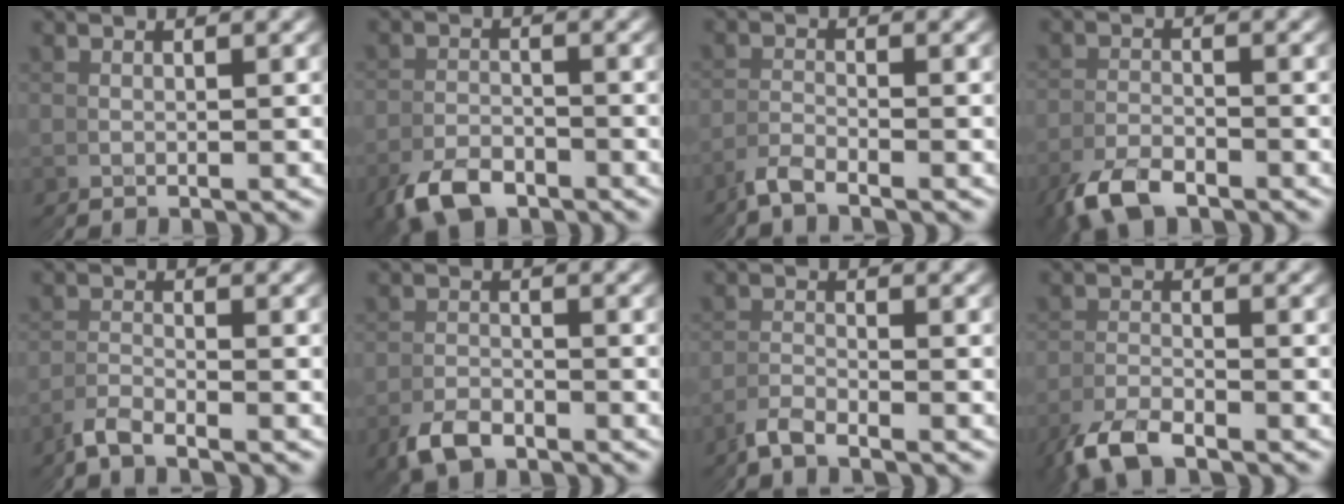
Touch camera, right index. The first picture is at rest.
{"total": 3.9, "force": [-3.7, 1.1, -0.3], "torque": [0.009, -0.002, -0.068]}
{"total": 3.3, "force": [-2.4, -1.3, -1.8], "torque": [0.027, 0.012, -0.053]}
{"total": 3.5, "force": [-3.4, 0.1, -0.5], "torque": [0.007, 0.008, -0.065]}
{"total": 3.2, "force": [-2.4, -1.3, -1.8], "torque": [0.025, 0.013, -0.053]}
{"total": 3.1, "force": [-2.7, 0.1, -1.4], "torque": [0.027, 0.009, -0.056]}
{"total": 3.4, "force": [-2.5, -1.3, -1.9], "torque": [0.030, 0.013, -0.056]}
{"total": 3.2, "force": [-3.2, 0.0, -0.2], "torque": [-0.011, 0.008, -0.063]}